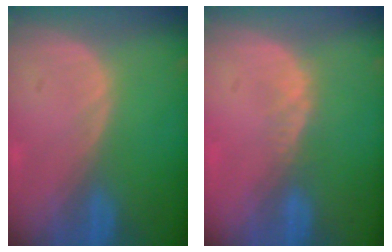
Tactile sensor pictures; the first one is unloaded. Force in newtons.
{"total": 2.1, "press": 1.5, "slide": 1.4}